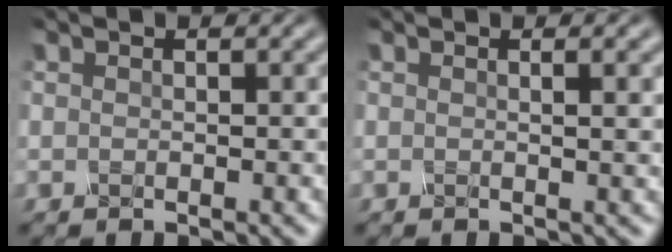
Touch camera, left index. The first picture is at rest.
{"total": 2.3, "force": [0.5, 0.8, 2.1], "torque": [-0.021, 0.003, -0.003]}